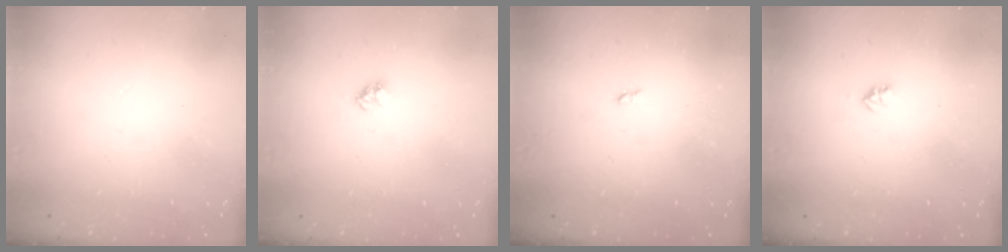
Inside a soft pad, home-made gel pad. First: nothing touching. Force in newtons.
{"total": 2.5, "press": 2.4, "slide": 0.4}
{"total": 1.2, "press": 1.2, "slide": 0.2}
{"total": 3.0, "press": 2.9, "slide": 0.4}